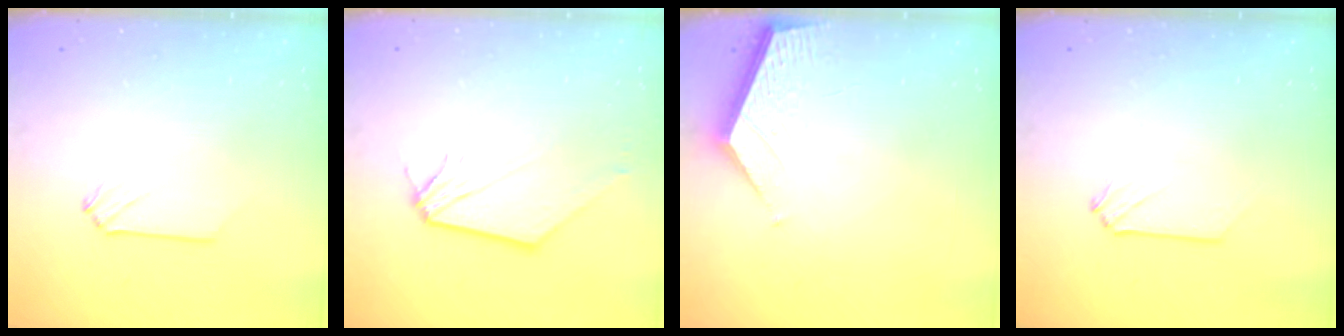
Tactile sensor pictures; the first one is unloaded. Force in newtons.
{"total": 1.9, "press": 1.9, "slide": 0.2}
{"total": 2.6, "press": 2.6, "slide": 0.2}
{"total": 0.0}